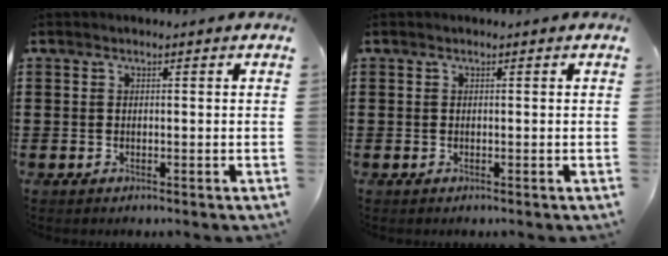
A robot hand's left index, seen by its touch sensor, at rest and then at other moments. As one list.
[{"total": 0.0}]